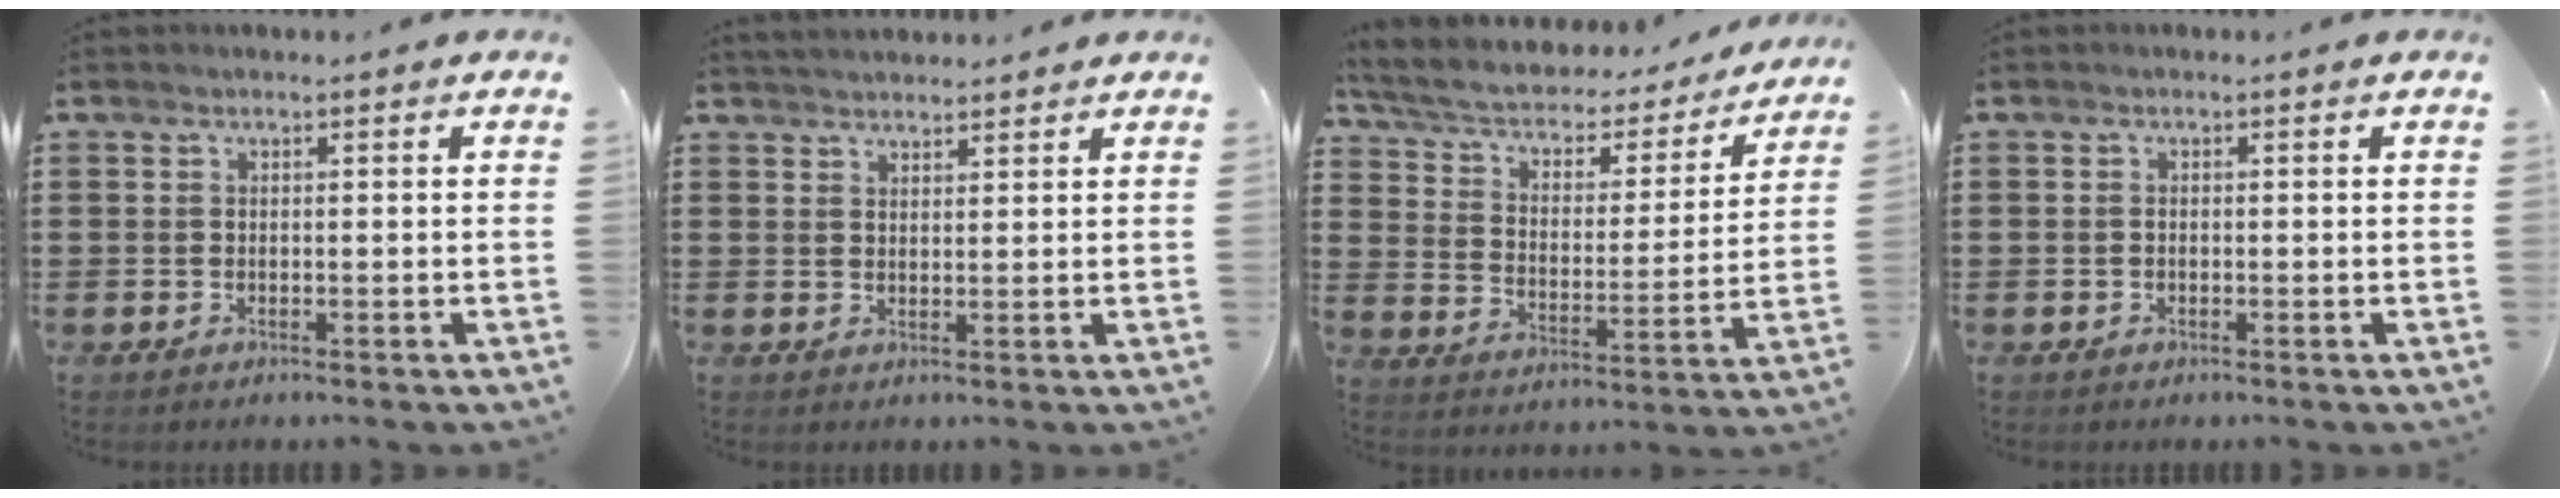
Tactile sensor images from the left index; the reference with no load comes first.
{"total": 2.3, "force": [2.3, 0.2, 0.0], "torque": [-0.006, -0.001, 0.045]}
{"total": 4.3, "force": [3.3, 1.9, 1.9], "torque": [-0.057, -0.026, 0.050]}
{"total": 0.6, "force": [-0.2, 0.4, 0.4], "torque": [-0.010, -0.001, -0.004]}